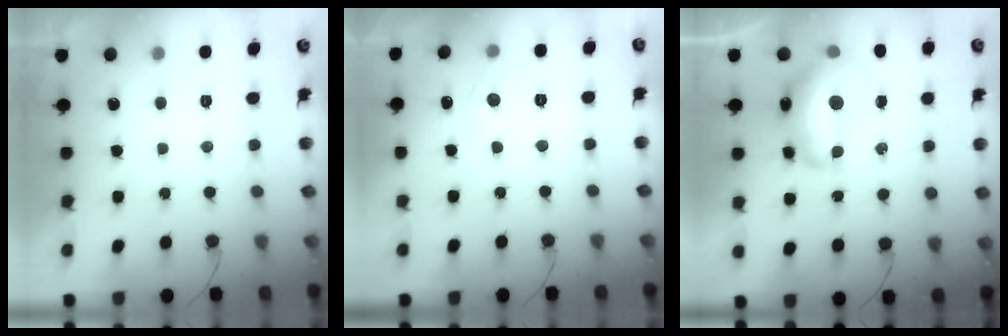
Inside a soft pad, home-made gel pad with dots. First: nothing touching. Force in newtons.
{"total": 5.6, "press": 5.6, "slide": 0.8}
{"total": 14.2, "press": 14.1, "slide": 1.4}